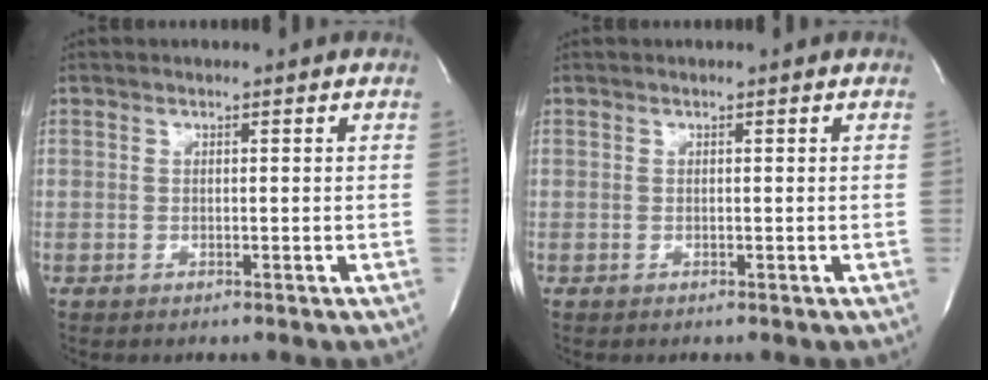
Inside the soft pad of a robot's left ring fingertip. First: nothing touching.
{"total": 0.0}